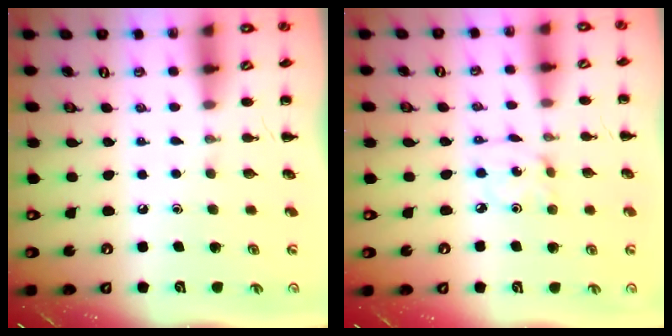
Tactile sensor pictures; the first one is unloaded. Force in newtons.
{"total": 2.5, "press": 2.5, "slide": 0.5}